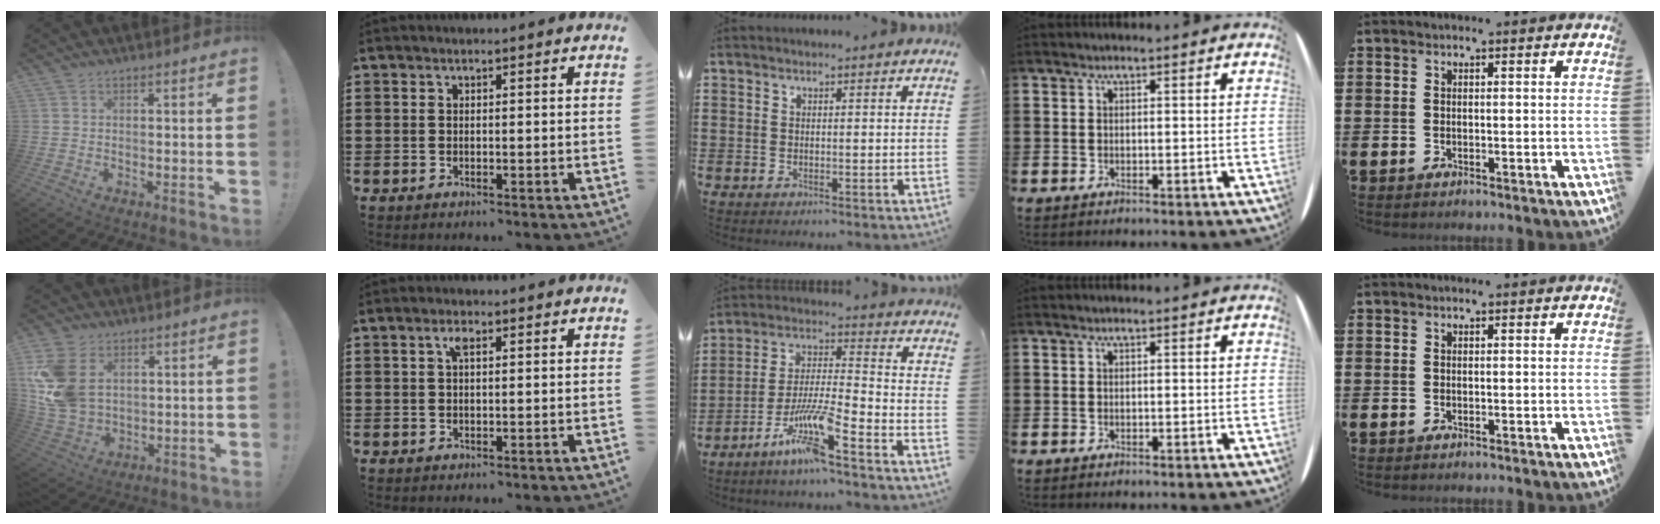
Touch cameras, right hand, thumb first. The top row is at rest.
{"thumb": {"total": 16.8, "force": [4.2, 12.3, 10.8], "torque": [-0.222, -0.018, 0.083]}, "index": {"total": 1.8, "force": [0.6, 0.6, 1.6], "torque": [-0.034, 0.007, 0.008]}, "middle": {"total": 9.8, "force": [-6.7, 0.3, 7.2], "torque": [-0.157, -0.015, -0.136]}}